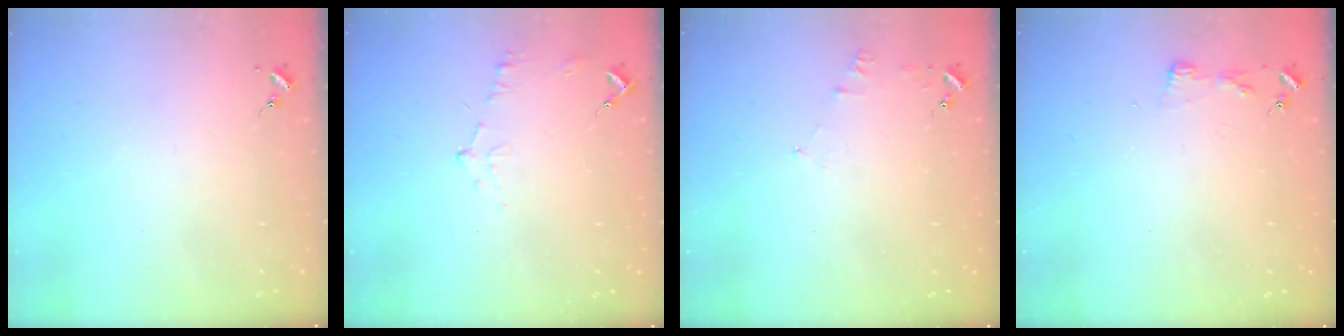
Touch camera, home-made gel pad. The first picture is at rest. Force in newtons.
{"total": 6.0, "press": 5.9, "slide": 0.7}
{"total": 5.2, "press": 5.1, "slide": 0.5}
{"total": 3.3, "press": 3.3, "slide": 0.4}